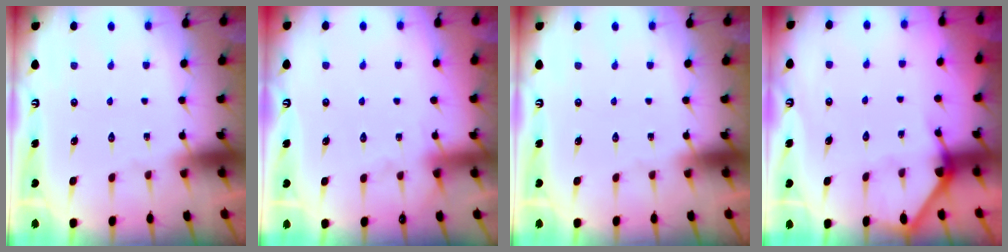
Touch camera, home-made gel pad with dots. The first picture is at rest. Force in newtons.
{"total": 2.9, "press": 2.9, "slide": 0.4}
{"total": 0.0}
{"total": 2.7, "press": 2.7, "slide": 0.1}